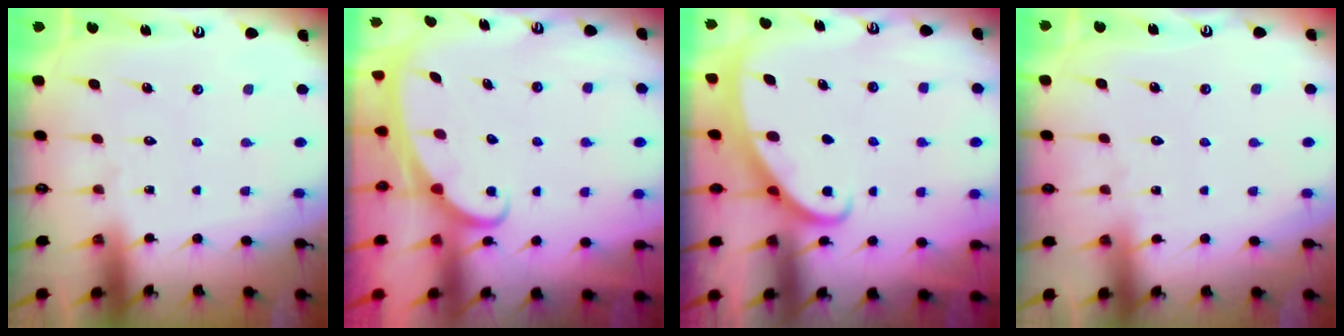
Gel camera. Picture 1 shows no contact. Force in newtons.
{"total": 2.2, "press": 2.2, "slide": 0.3}
{"total": 2.3, "press": 2.3, "slide": 0.2}
{"total": 2.5, "press": 2.5, "slide": 0.3}